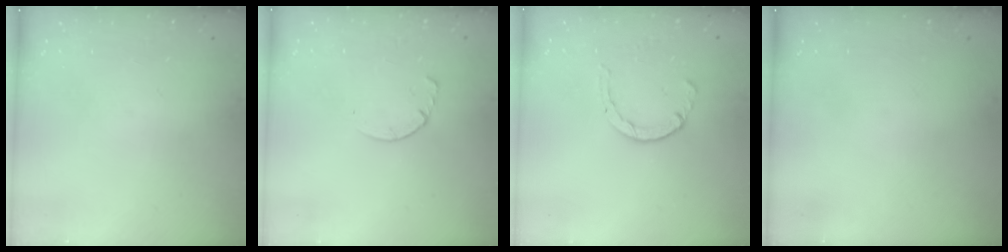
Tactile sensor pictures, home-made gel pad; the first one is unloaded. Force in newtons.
{"total": 2.9, "press": 2.9, "slide": 0.4}
{"total": 2.1, "press": 2.1, "slide": 0.5}
{"total": 0.0}